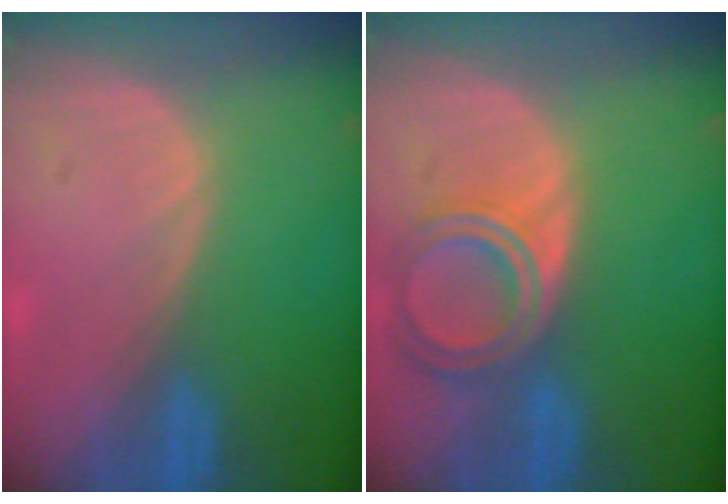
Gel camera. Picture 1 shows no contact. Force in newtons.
{"total": 6.6, "press": 5.9, "slide": 3.0}